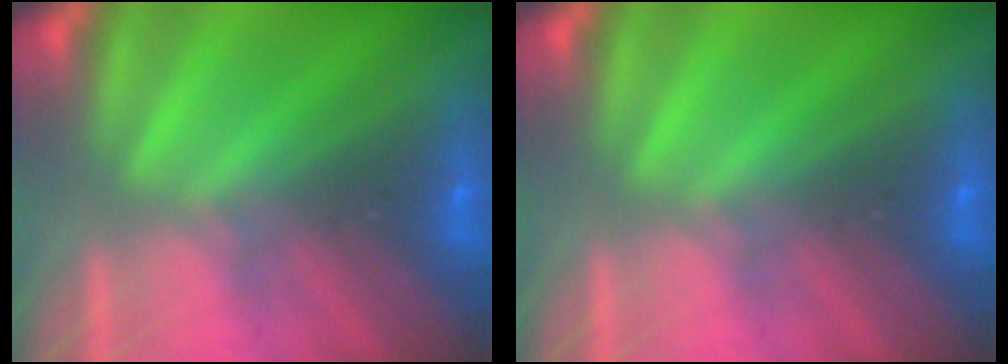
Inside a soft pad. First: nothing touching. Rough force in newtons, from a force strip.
{"total": 0.0}